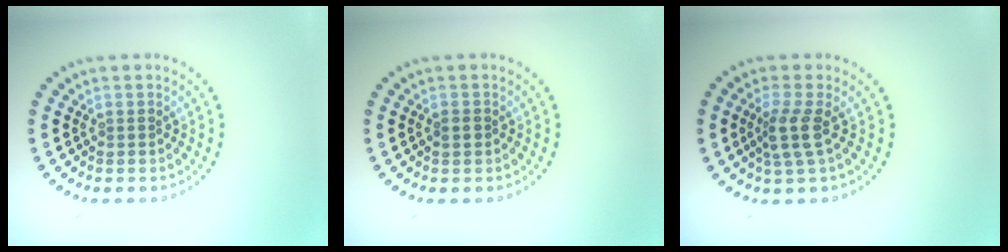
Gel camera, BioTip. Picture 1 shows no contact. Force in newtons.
{"total": 1.1, "press": 1.0, "slide": 0.3}
{"total": 2.4, "press": 1.9, "slide": 1.6}